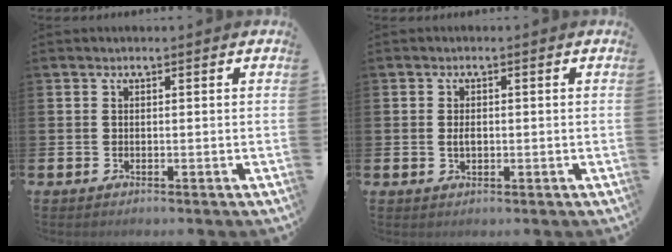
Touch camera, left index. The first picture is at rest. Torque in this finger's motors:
{"motor_torque": [0.24, 0.00, 0.03, 0.06]}